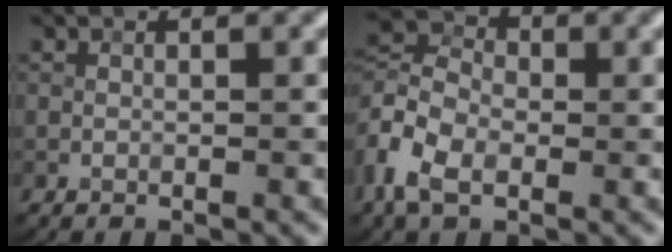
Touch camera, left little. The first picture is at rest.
{"total": 6.1, "force": [-2.0, 4.1, 4.1], "torque": [-0.090, 0.010, -0.056]}